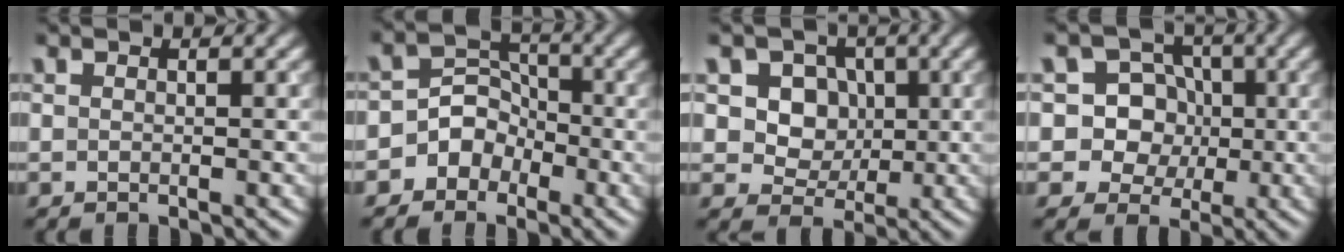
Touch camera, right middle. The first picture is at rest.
{"total": 4.6, "force": [-2.3, 3.9, 0.9], "torque": [0.023, 0.013, -0.065]}
{"total": 7.1, "force": [2.1, 5.8, 3.4], "torque": [-0.056, 0.012, 0.027]}
{"total": 8.6, "force": [1.1, 8.0, 2.9], "torque": [-0.050, 0.046, 0.004]}